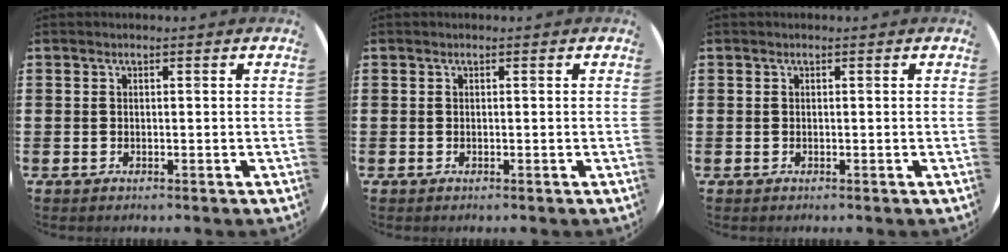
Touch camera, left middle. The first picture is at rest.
{"total": 0.0}
{"total": 0.0}